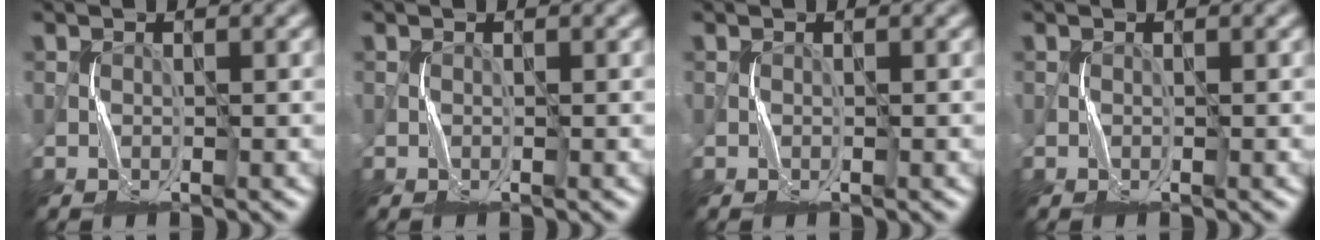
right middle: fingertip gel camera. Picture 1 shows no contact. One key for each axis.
{"total": 0.0}
{"total": 0.0}
{"total": 0.0}